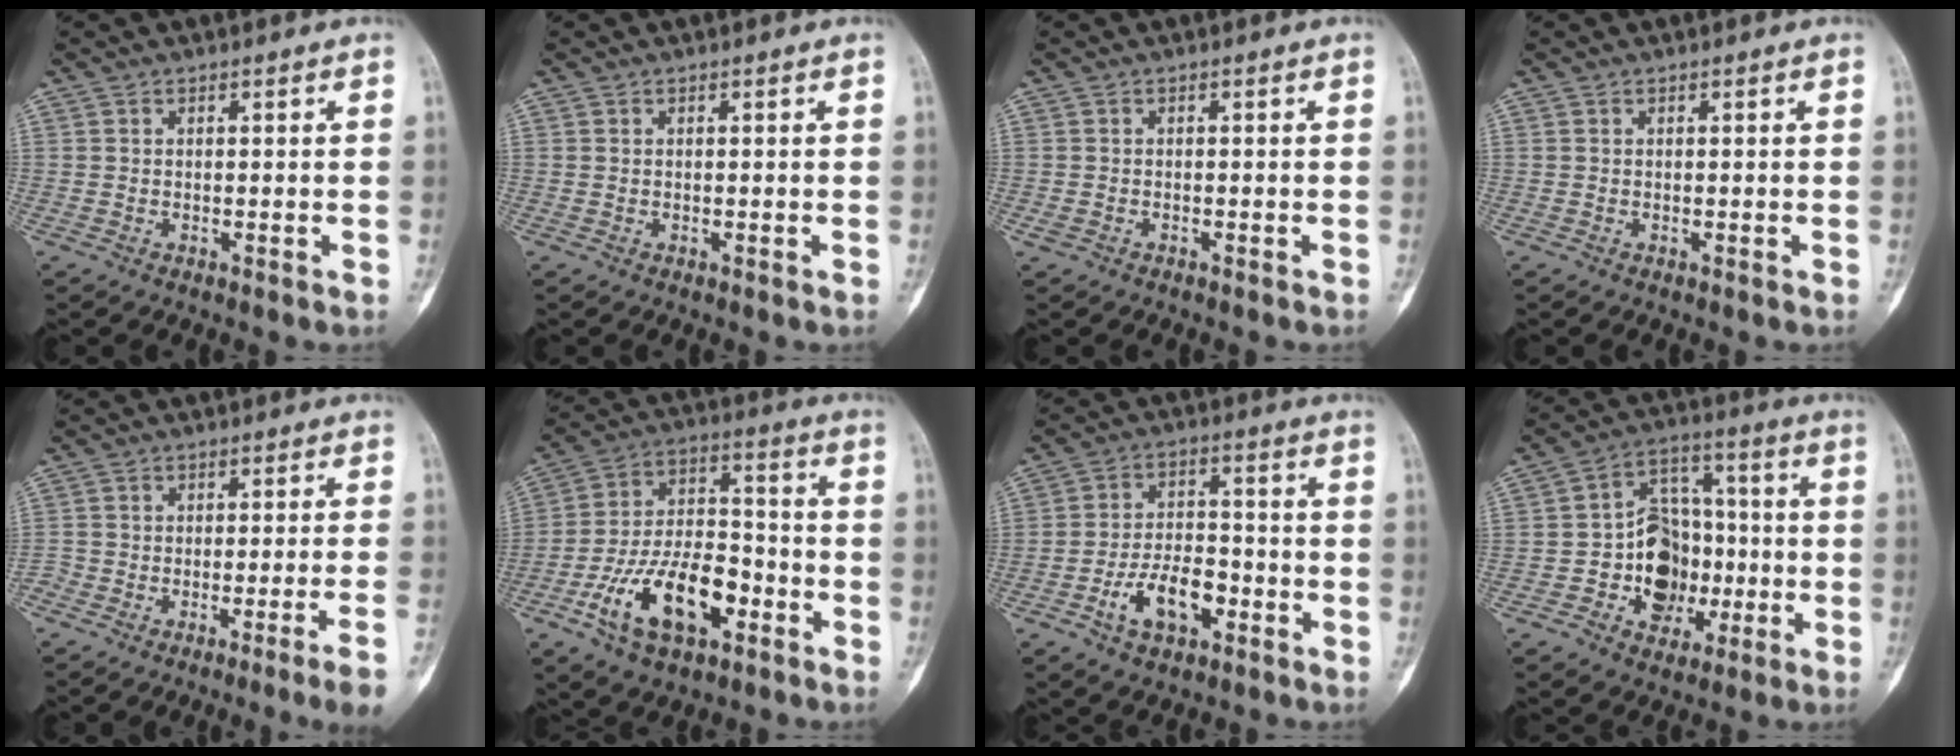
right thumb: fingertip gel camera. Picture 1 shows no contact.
{"total": 0.0}
{"total": 1.1, "force": [-0.6, 0.7, 0.5], "torque": [-0.019, 0.006, -0.010]}
{"total": 0.0}
{"total": 9.4, "force": [-6.9, -0.2, 6.4], "torque": [-0.110, 0.041, -0.113]}
{"total": 18.1, "force": [-7.7, 9.5, 13.3], "torque": [-0.223, 0.053, -0.134]}
{"total": 10.5, "force": [-4.6, 5.9, 7.4], "torque": [-0.119, 0.034, -0.078]}
{"total": 13.6, "force": [-3.2, 10.7, 7.8], "torque": [-0.077, 0.042, -0.056]}